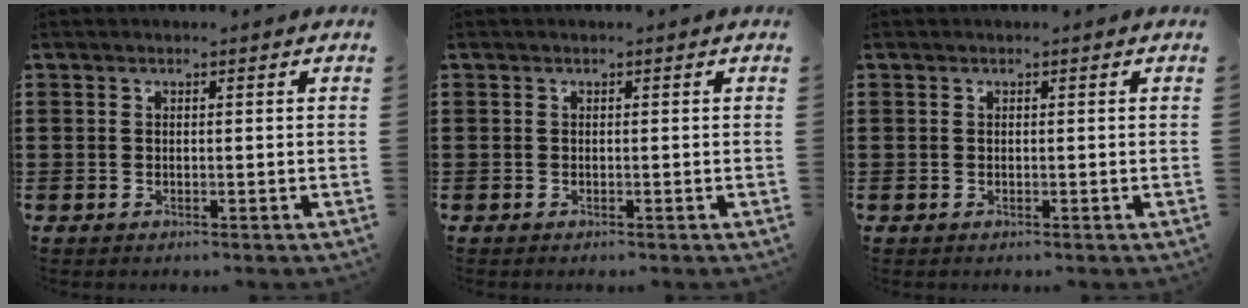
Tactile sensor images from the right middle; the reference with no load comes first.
{"total": 0.0}
{"total": 0.0}